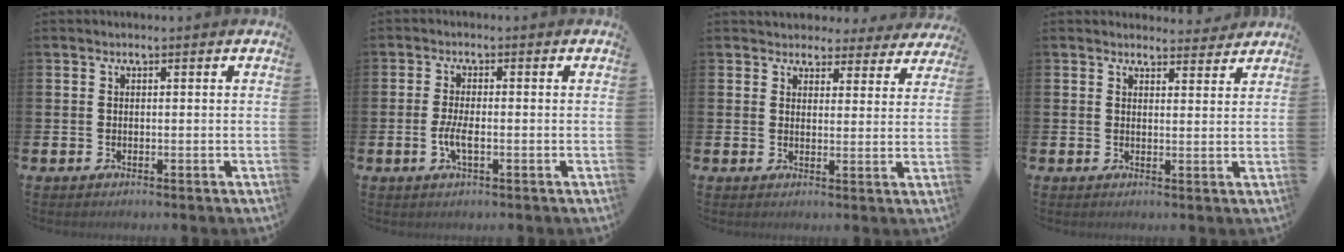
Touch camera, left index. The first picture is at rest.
{"total": 3.0, "force": [-0.8, 0.9, 2.8], "torque": [-0.056, -0.002, -0.017]}
{"total": 3.9, "force": [3.5, 1.6, 0.1], "torque": [-0.005, -0.022, 0.059]}
{"total": 3.1, "force": [3.0, 0.7, -0.1], "torque": [0.006, -0.017, 0.052]}